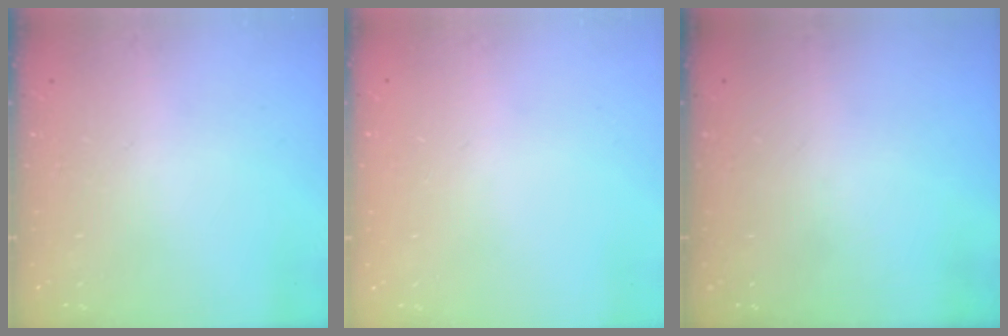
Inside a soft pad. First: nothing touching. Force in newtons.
{"total": 0.0}
{"total": 0.0}